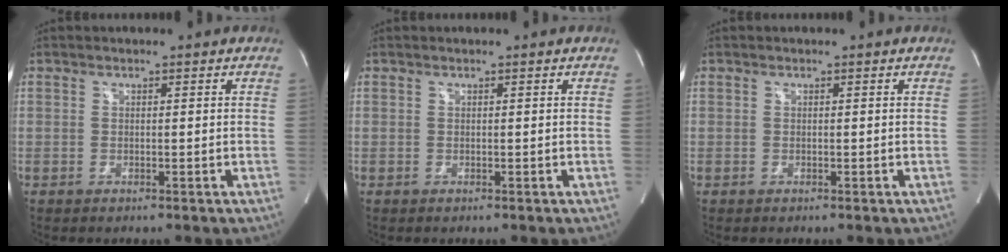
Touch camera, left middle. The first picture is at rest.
{"total": 0.0}
{"total": 0.0}